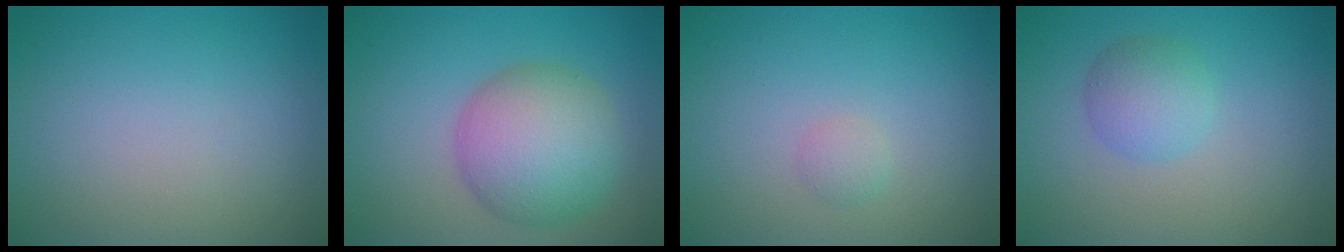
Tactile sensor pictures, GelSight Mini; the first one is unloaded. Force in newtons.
{"total": 7.6, "press": 7.6, "slide": 0.4}
{"total": 0.9, "press": 0.9, "slide": 0.1}
{"total": 2.8, "press": 2.8, "slide": 0.1}